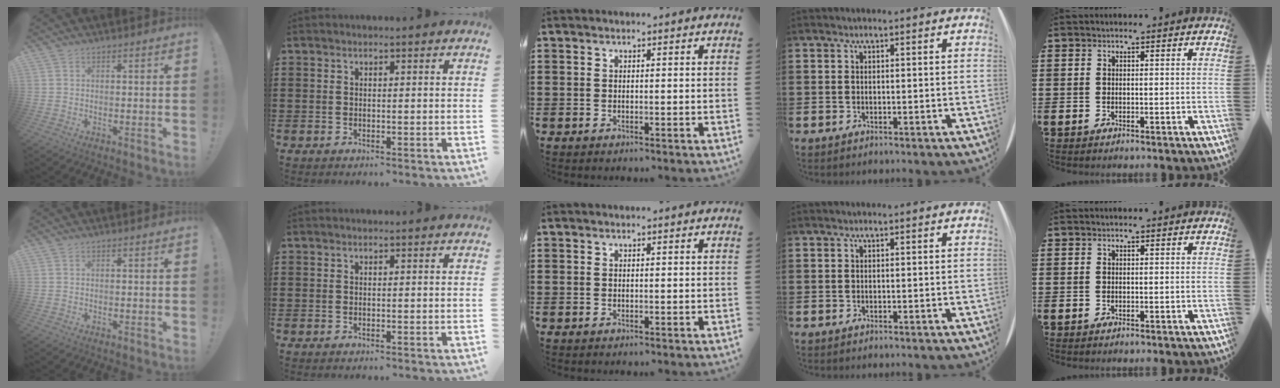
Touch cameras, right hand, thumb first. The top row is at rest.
{}